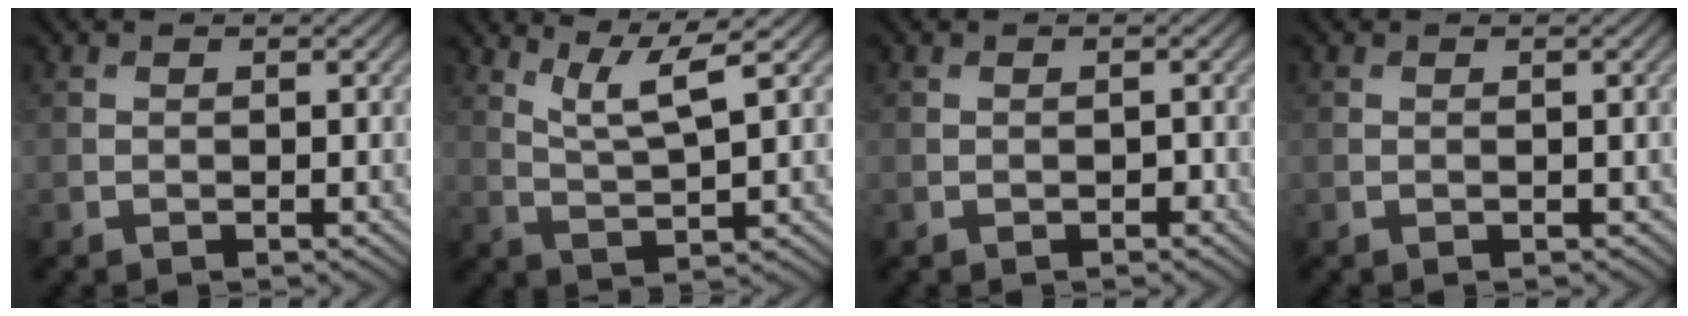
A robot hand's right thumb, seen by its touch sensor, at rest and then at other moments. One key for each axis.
{"total": 5.6, "fx": 3.4, "fy": 0.7, "fz": 4.4, "tx": -0.099, "ty": -0.001, "tz": 0.075}
{"total": 0.6, "fx": -0.3, "fy": 0.4, "fz": 0.4, "tx": -0.003, "ty": -0.003, "tz": -0.003}
{"total": 0.0}